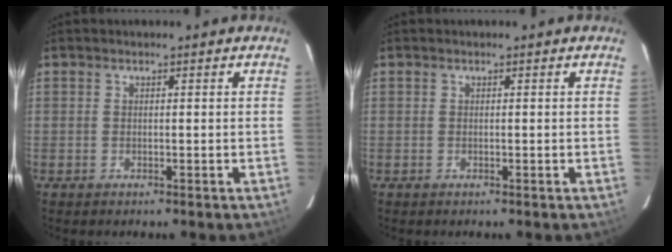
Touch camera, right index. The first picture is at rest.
{"total": 0.0}